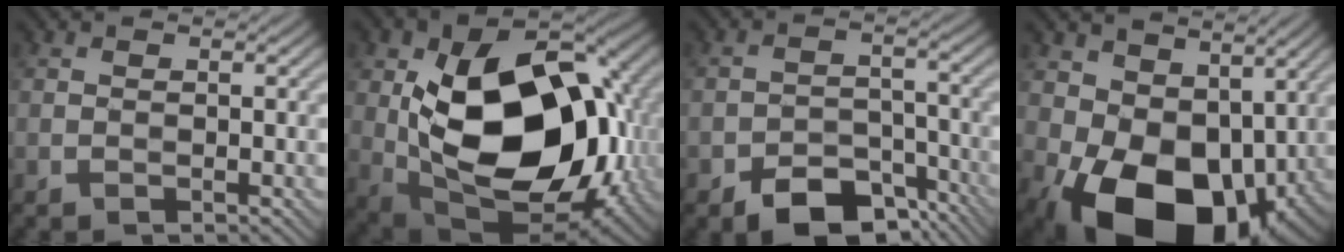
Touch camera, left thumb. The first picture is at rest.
{"total": 19.2, "force": [-0.2, 12.3, 14.7], "torque": [-0.266, -0.036, 0.007]}
{"total": 8.2, "force": [-5.5, 4.4, 4.1], "torque": [-0.060, -0.010, -0.097]}
{"total": 15.4, "force": [-1.3, 10.6, 11.1], "torque": [-0.191, -0.029, -0.016]}